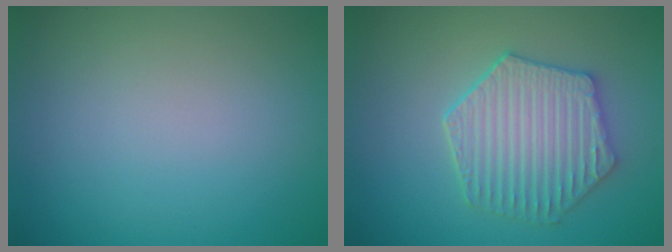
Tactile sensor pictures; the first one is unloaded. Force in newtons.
{"total": 5.2, "press": 4.4, "slide": 2.7}